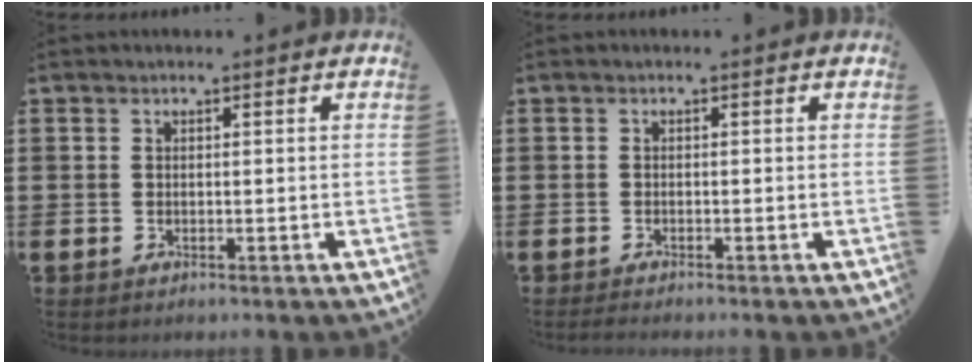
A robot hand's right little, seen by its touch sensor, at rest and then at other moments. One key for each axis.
{"total": 0.7, "fx": -0.6, "fy": 0.0, "fz": 0.3, "tx": -0.005, "ty": -0.003, "tz": -0.011}